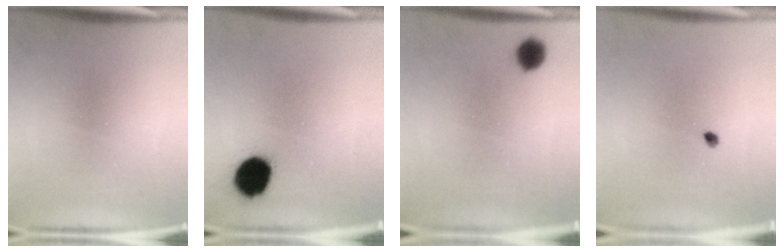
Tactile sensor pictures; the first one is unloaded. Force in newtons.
{"total": 10.6}
{"total": 5.1}
{"total": 0.9}